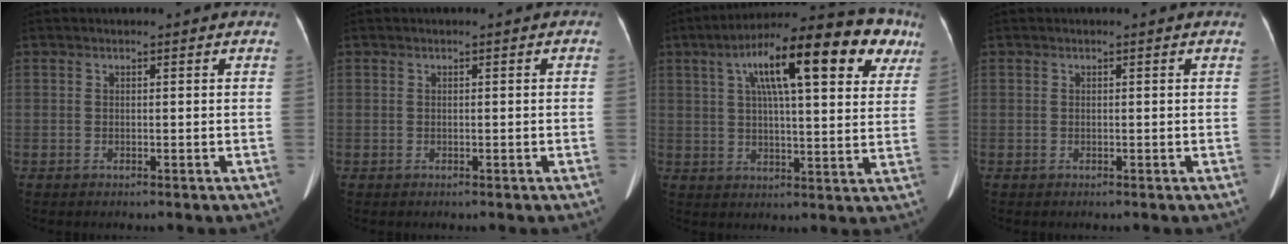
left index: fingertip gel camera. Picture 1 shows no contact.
{"total": 0.0}
{"total": 19.8, "force": [9.0, 4.9, 17.0], "torque": [-0.258, 0.056, 0.129]}
{"total": 0.0}